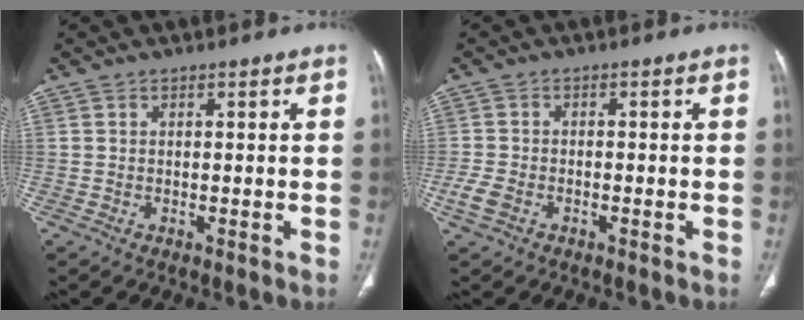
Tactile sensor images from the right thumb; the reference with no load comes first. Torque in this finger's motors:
{"motor_torque": [2.22, 2.17, 0.37, -0.28, 0.11]}